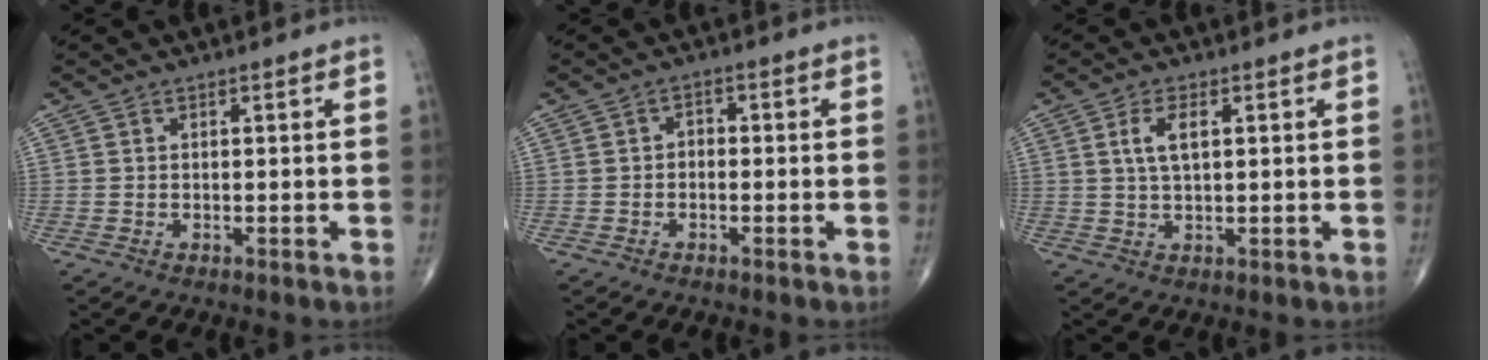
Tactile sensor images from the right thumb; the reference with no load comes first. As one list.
[{"total": 1.8, "force": [-0.5, 1.3, 1.1], "torque": [-0.007, 0.011, -0.016]}, {"total": 4.6, "force": [1.3, 2.0, 4.0], "torque": [-0.081, 0.002, 0.025]}]